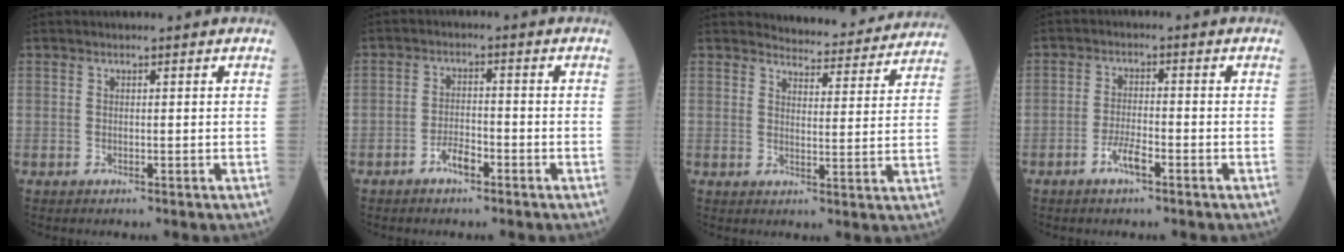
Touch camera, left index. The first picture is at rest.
{"total": 3.3, "force": [-2.2, 1.1, 2.2], "torque": [-0.041, 0.004, -0.042]}
{"total": 11.8, "force": [11.6, 1.8, 1.5], "torque": [-0.005, -0.017, 0.125]}
{"total": 3.5, "force": [-2.2, 0.6, 2.7], "torque": [-0.056, 0.000, -0.042]}